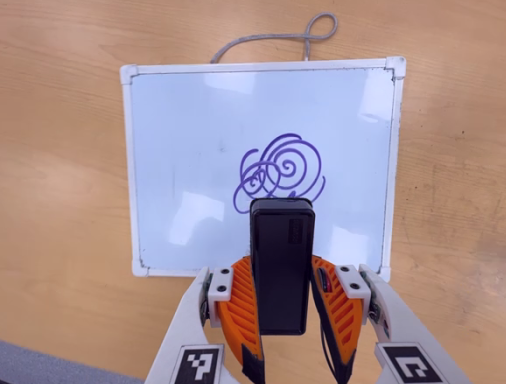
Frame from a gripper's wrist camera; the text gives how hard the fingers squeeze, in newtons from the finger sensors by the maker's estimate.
{"total": 4.7, "left": 3.2, "right": 6.1}